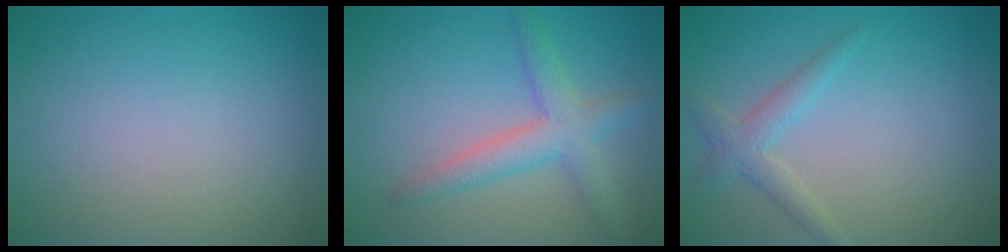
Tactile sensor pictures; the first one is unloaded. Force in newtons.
{"total": 3.5, "press": 3.4, "slide": 0.3}
{"total": 2.2, "press": 2.1, "slide": 0.1}